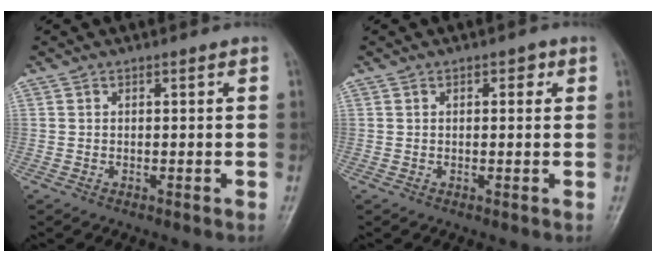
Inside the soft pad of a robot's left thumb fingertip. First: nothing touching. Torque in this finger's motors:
{"motor_torque": [-0.02, -0.04, 0.06, 0.02, -0.07]}